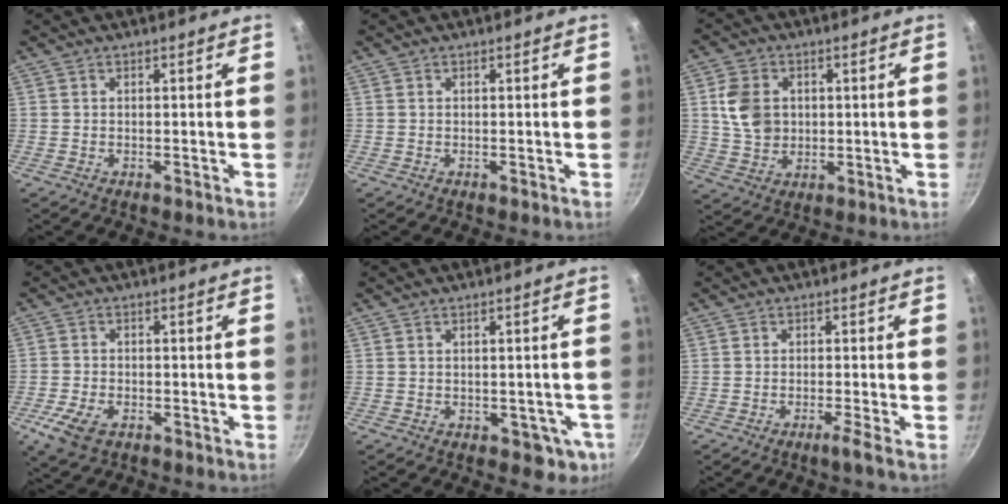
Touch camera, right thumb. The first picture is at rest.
{"total": 0.0}
{"total": 8.8, "force": [1.5, 7.0, 5.1], "torque": [-0.072, -0.005, 0.029]}
{"total": 6.3, "force": [-3.0, 3.5, 4.2], "torque": [-0.095, 0.004, -0.059]}
{"total": 5.2, "force": [-1.4, 3.4, 3.6], "torque": [-0.017, 0.009, -0.006]}
{"total": 2.0, "force": [-1.2, -0.6, 1.5], "torque": [-0.039, 0.006, -0.023]}